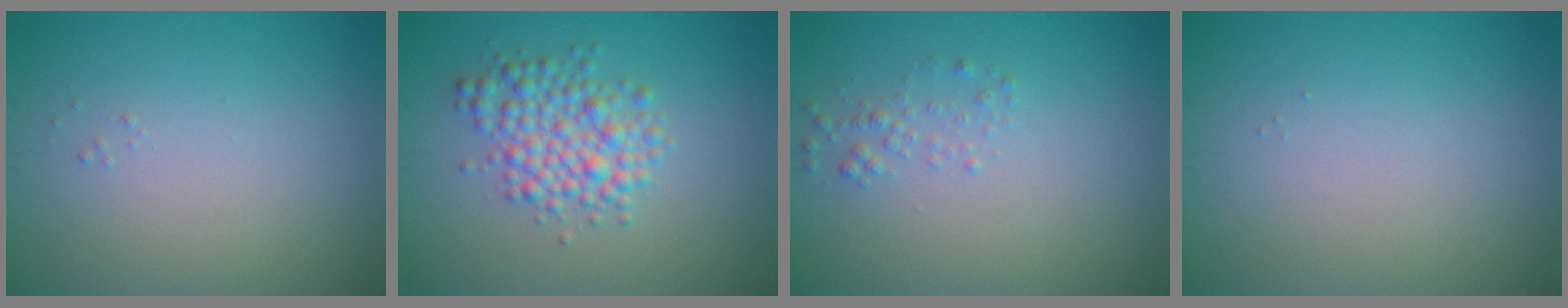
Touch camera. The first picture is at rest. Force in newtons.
{"total": 4.1, "press": 4.1, "slide": 0.0}
{"total": 1.2, "press": 1.2, "slide": 0.1}
{"total": 0.0}